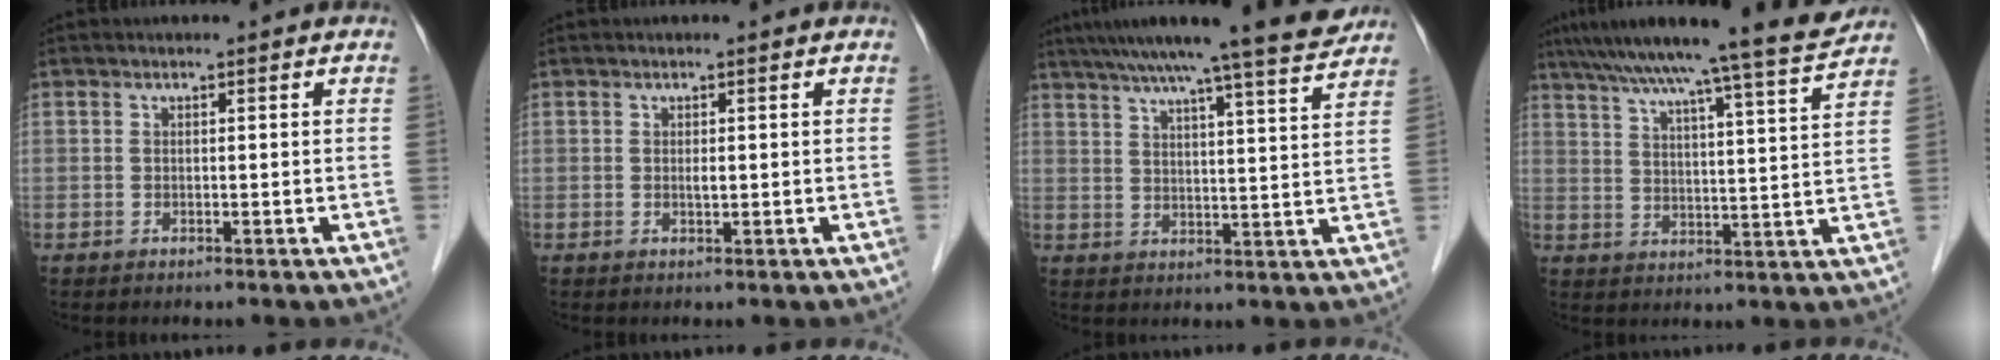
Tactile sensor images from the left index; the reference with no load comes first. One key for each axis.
{"total": 0.7, "fx": 0.1, "fy": 0.2, "fz": 0.7, "tx": -0.012, "ty": -0.001, "tz": 0.002}
{"total": 16.6, "fx": 14.3, "fy": -0.3, "fz": 8.4, "tx": -0.131, "ty": 0.005, "tz": 0.194}
{"total": 18.3, "fx": 16.0, "fy": -1.3, "fz": 9.0, "tx": -0.146, "ty": -0.009, "tz": 0.222}